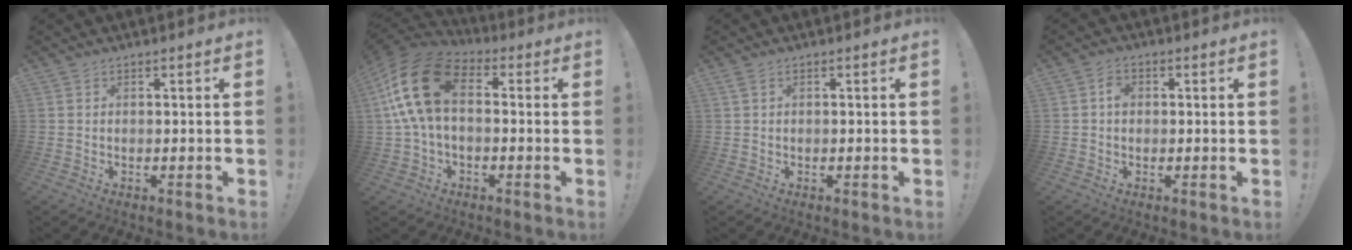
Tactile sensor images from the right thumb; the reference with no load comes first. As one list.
[{"total": 17.4, "force": [3.4, 10.3, 13.7], "torque": [-0.258, 0.012, 0.063]}, {"total": 1.3, "force": [0.3, 0.4, 1.1], "torque": [-0.024, 0.002, 0.006]}, {"total": 2.8, "force": [0.0, 2.2, 1.8], "torque": [-0.021, 0.002, -0.004]}]